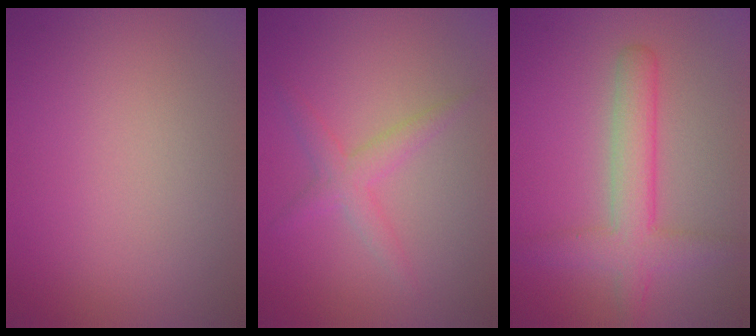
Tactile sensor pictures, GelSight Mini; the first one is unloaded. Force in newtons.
{"total": 2.2, "press": 2.2, "slide": 0.1}
{"total": 4.5, "press": 4.5, "slide": 0.2}